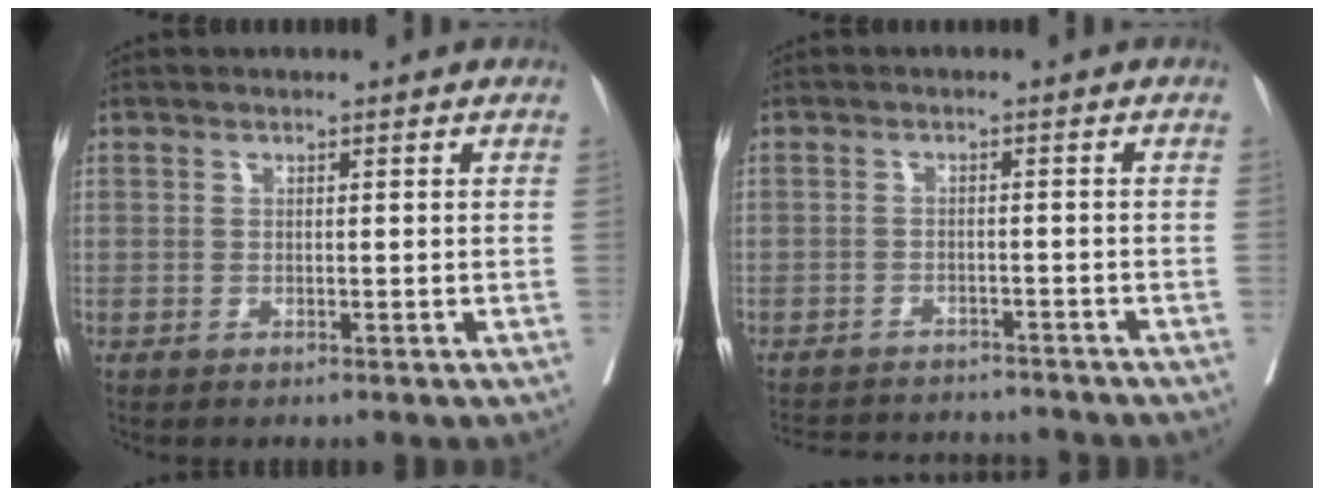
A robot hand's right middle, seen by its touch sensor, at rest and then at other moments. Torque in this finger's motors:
{"motor_torque": [0.11, -0.23, 0.02, 0.01]}